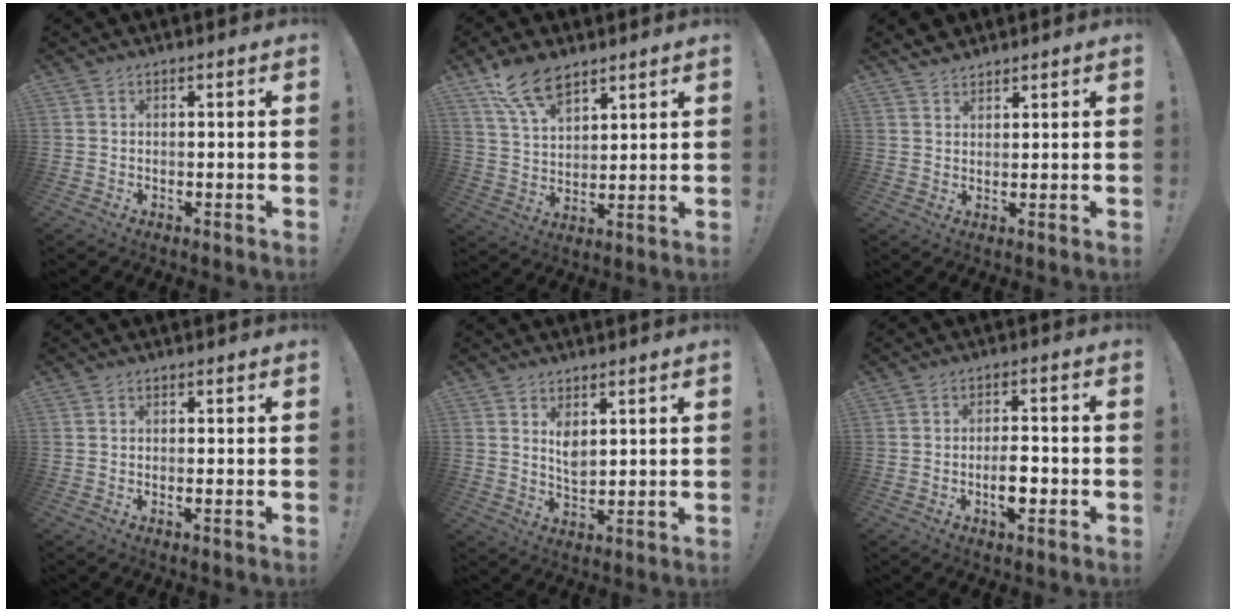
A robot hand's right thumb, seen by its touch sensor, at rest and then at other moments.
{"total": 11.2, "force": [8.1, 5.2, 5.6], "torque": [-0.117, -0.039, 0.158]}
{"total": 3.3, "force": [2.9, 1.4, 0.6], "torque": [-0.002, -0.020, 0.053]}
{"total": 0.7, "force": [0.2, 0.0, 0.7], "torque": [-0.009, -0.002, 0.003]}
{"total": 4.9, "force": [2.6, 2.8, 3.1], "torque": [-0.040, -0.020, 0.044]}
{"total": 6.3, "force": [-2.1, 2.6, 5.4], "torque": [-0.084, -0.001, -0.040]}